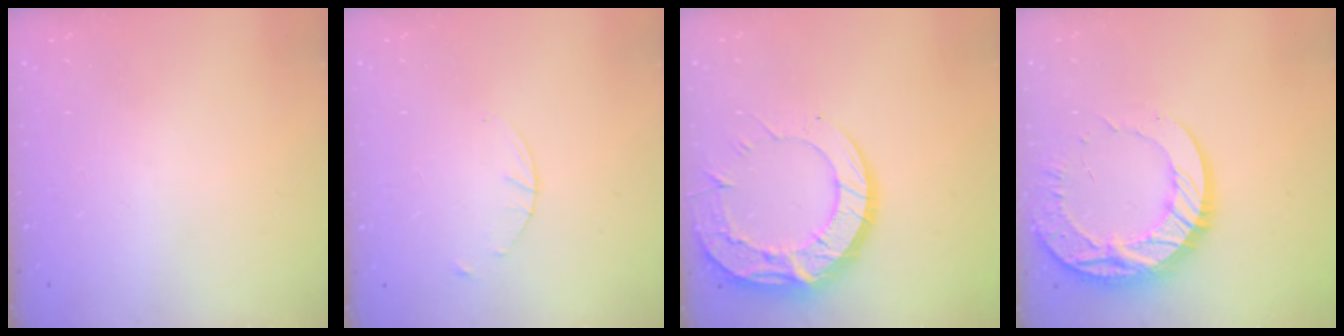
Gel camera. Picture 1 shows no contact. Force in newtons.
{"total": 1.6, "press": 1.6, "slide": 0.2}
{"total": 19.5, "press": 19.4, "slide": 1.6}
{"total": 17.9, "press": 17.8, "slide": 1.6}